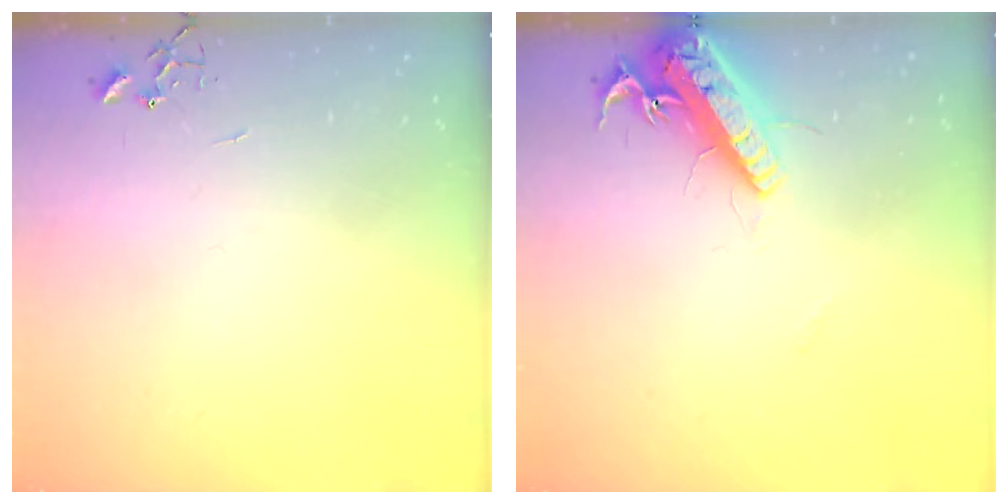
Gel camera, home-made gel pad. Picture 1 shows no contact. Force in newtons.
{"total": 16.5, "press": 16.2, "slide": 3.1}